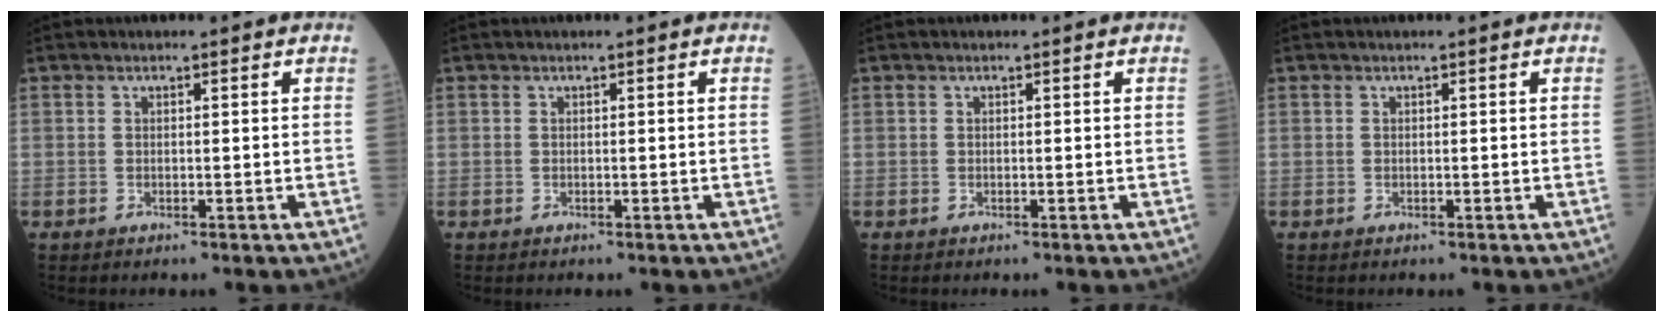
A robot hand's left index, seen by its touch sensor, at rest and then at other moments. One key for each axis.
{"total": 0.0}
{"total": 0.0}
{"total": 0.0}